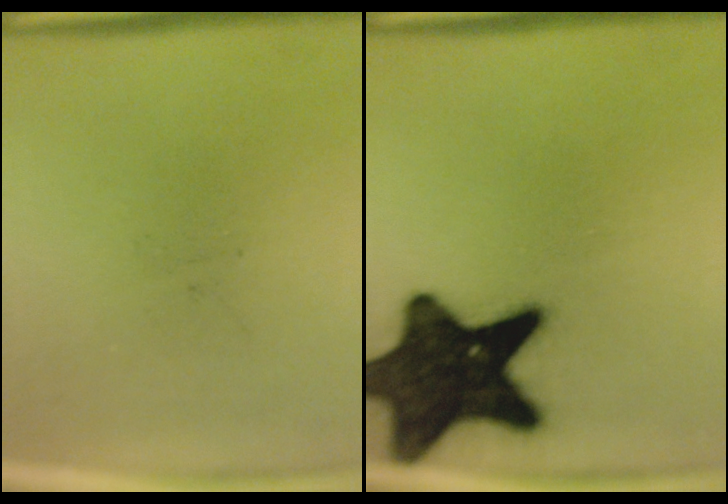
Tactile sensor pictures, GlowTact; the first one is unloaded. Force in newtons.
{"total": 19.1}